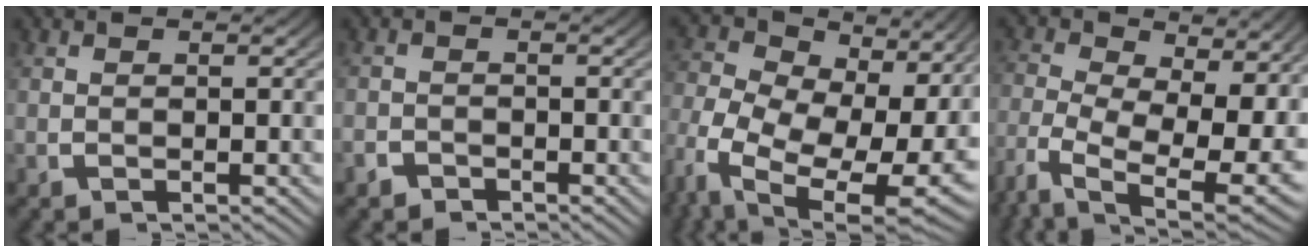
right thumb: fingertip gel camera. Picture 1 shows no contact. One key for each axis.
{"total": 2.2, "fx": -2.0, "fy": 0.6, "fz": -0.5, "tx": -0.005, "ty": -0.014, "tz": -0.033}
{"total": 12.0, "fx": -3.2, "fy": 7.6, "fz": 8.7, "tx": -0.180, "ty": -0.072, "tz": -0.029}
{"total": 9.7, "fx": -3.6, "fy": 5.2, "fz": 7.3, "tx": -0.136, "ty": -0.055, "tz": -0.046}